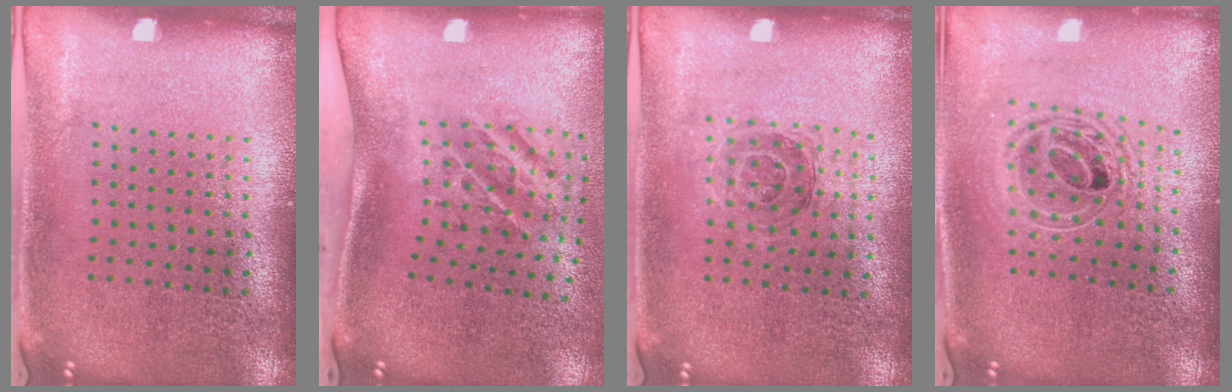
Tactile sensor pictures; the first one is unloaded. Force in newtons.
{"total": 2.4, "press": 1.4, "slide": 2.0}
{"total": 1.1, "press": 1.0, "slide": 0.3}
{"total": 2.0, "press": 1.5, "slide": 1.3}